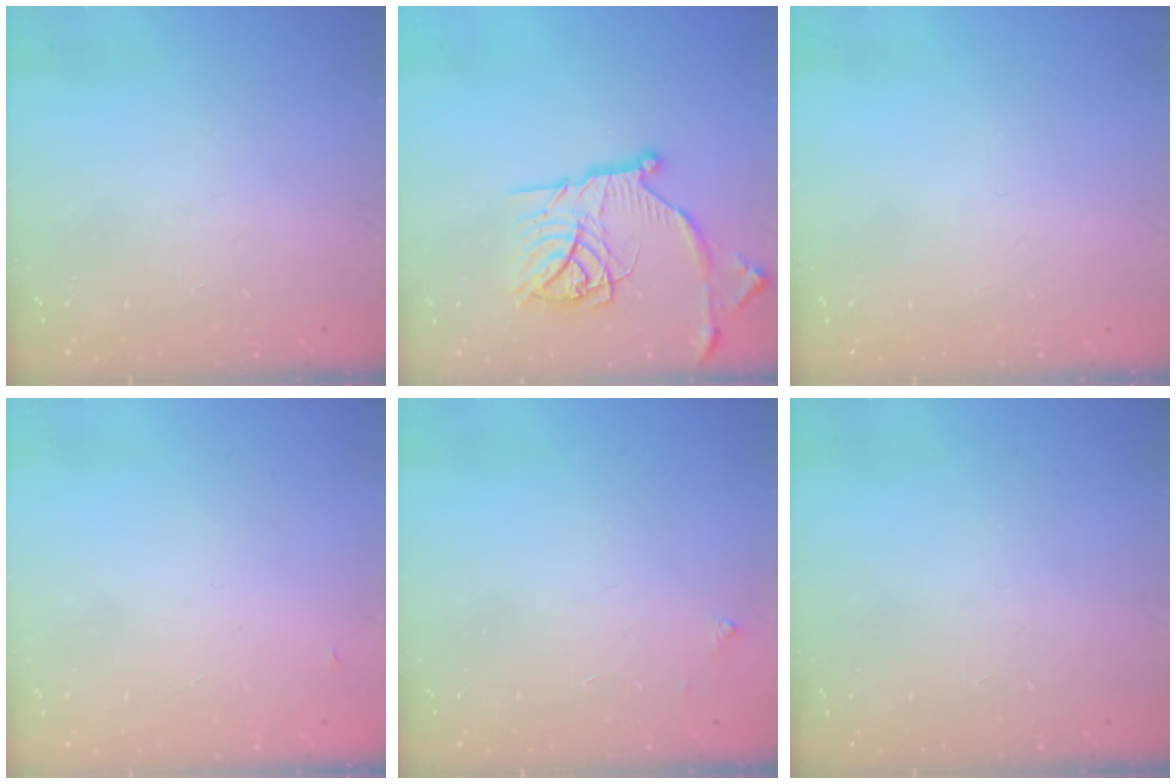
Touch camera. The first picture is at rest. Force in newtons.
{"total": 19.1, "press": 19.0, "slide": 1.7}
{"total": 0.0}
{"total": 2.8, "press": 2.8, "slide": 0.4}
{"total": 2.5, "press": 2.5, "slide": 0.4}
{"total": 0.0}